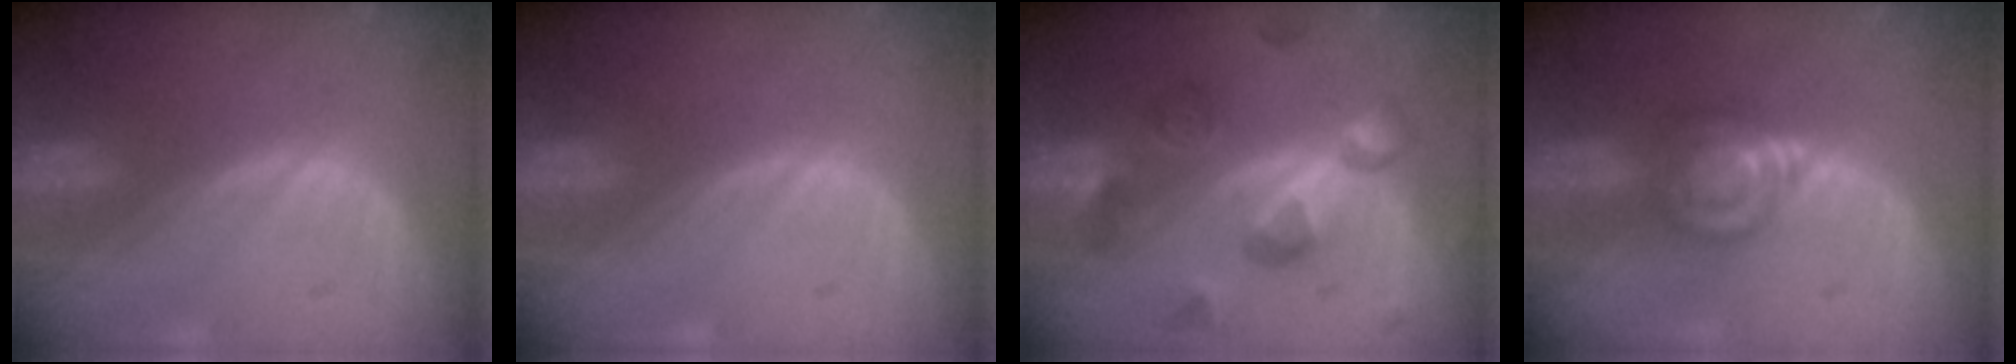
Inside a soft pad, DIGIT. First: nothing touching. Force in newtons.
{"total": 0.0}
{"total": 9.2, "press": 8.6, "slide": 3.3}
{"total": 6.7, "press": 5.7, "slide": 3.4}